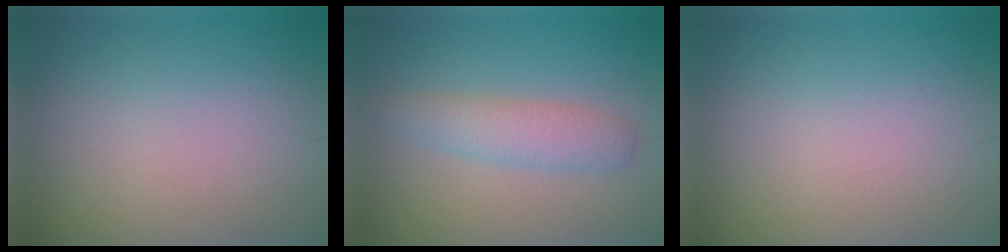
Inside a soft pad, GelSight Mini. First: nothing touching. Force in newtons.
{"total": 3.0, "press": 3.0, "slide": 0.1}
{"total": 0.0}